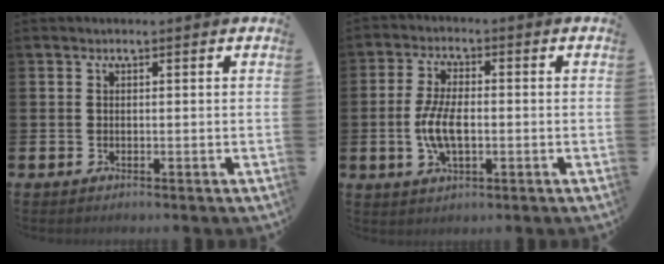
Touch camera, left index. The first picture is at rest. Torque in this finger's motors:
{"motor_torque": [1.55, 0.43, 0.28, 0.21]}